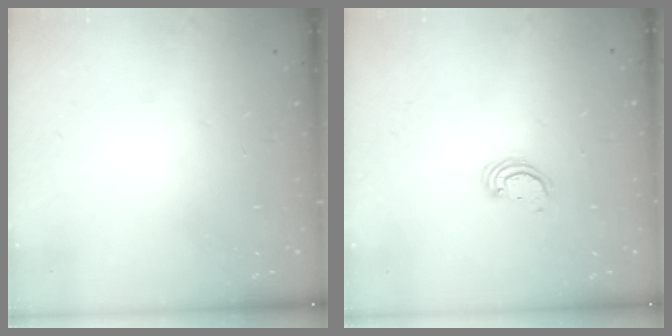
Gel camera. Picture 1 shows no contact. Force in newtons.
{"total": 2.6, "press": 2.6, "slide": 0.2}